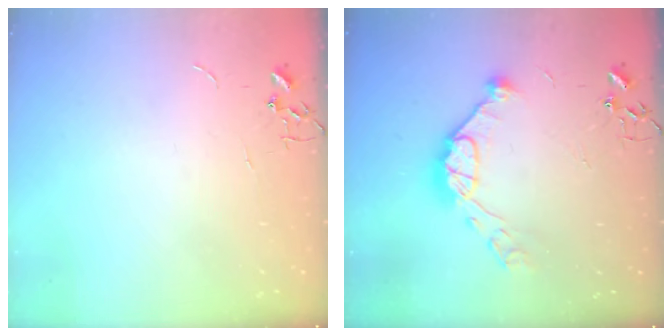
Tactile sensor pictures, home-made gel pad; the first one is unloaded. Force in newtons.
{"total": 13.0, "press": 12.9, "slide": 1.4}